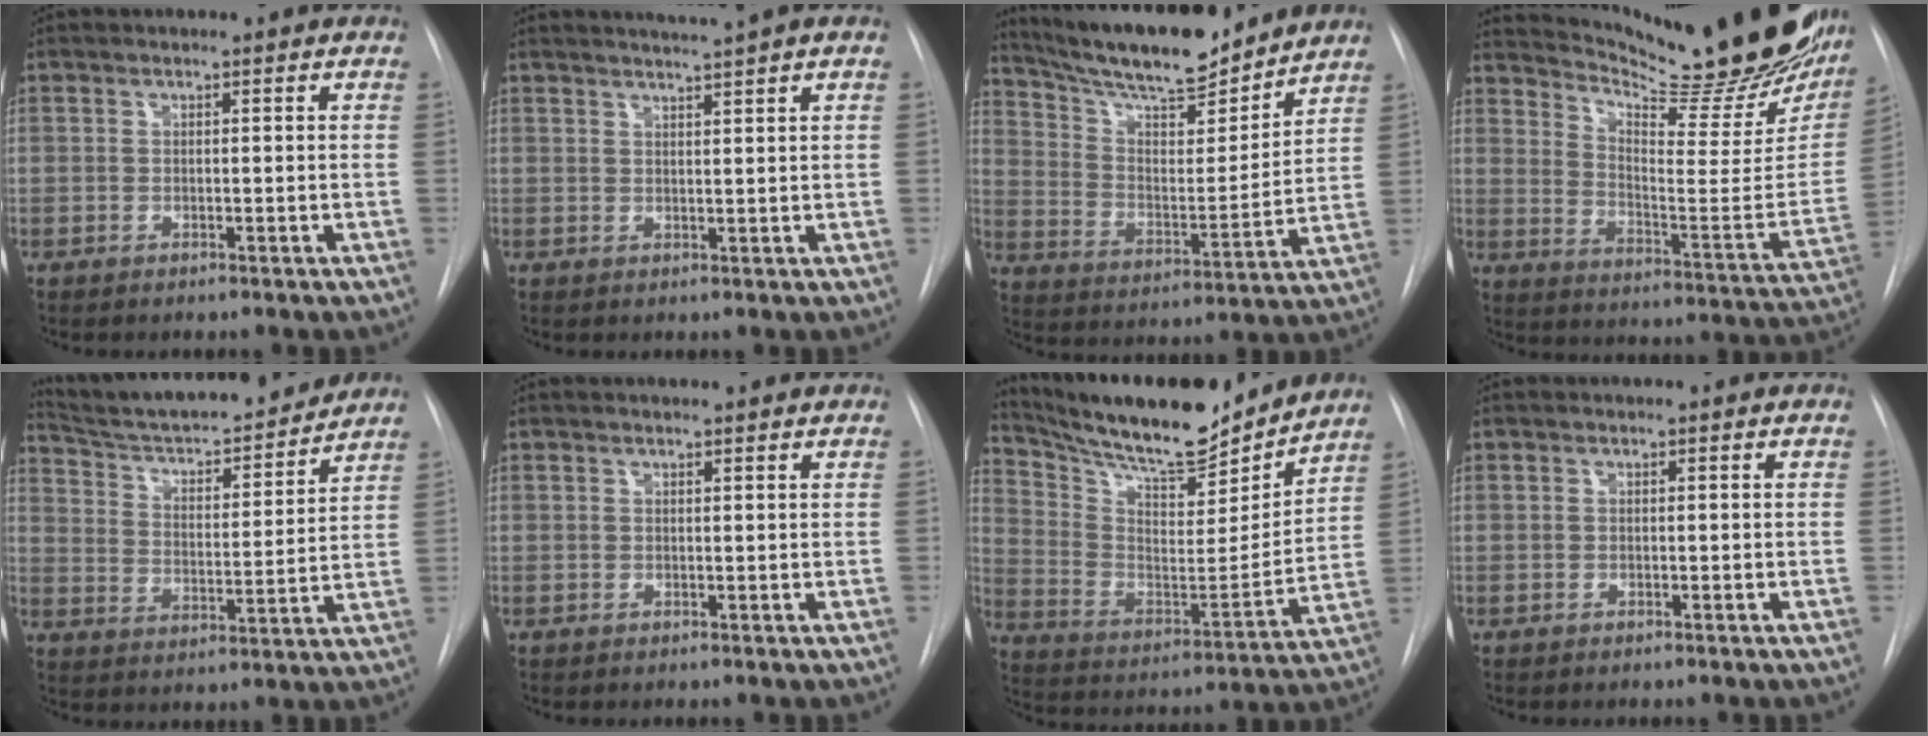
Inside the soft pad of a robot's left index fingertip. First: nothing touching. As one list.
[{"total": 3.8, "force": [3.1, -0.9, 2.0], "torque": [-0.031, 0.003, 0.045]}, {"total": 18.8, "force": [16.6, 3.0, 8.3], "torque": [-0.146, -0.003, 0.271]}, {"total": 27.5, "force": [23.3, 4.4, 13.8], "torque": [-0.209, -0.102, 0.303]}, {"total": 18.8, "force": [17.2, 2.5, 6.9], "torque": [-0.110, -0.006, 0.262]}, {"total": 1.9, "force": [1.6, 0.2, 1.0], "torque": [-0.012, 0.006, 0.019]}, {"total": 22.2, "force": [19.8, 3.9, 9.1], "torque": [-0.165, -0.016, 0.316]}, {"total": 0.0}]